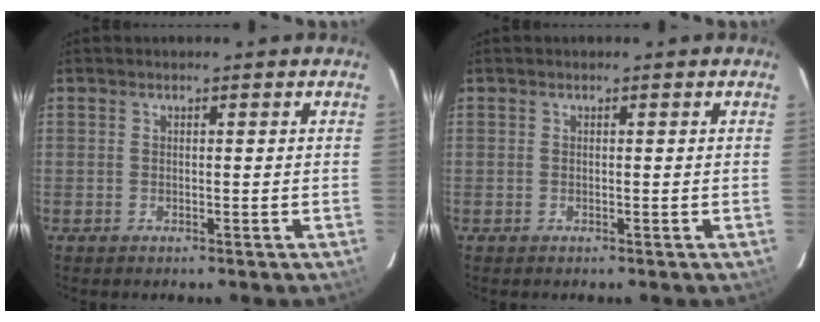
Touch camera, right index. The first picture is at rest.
{"total": 0.0}